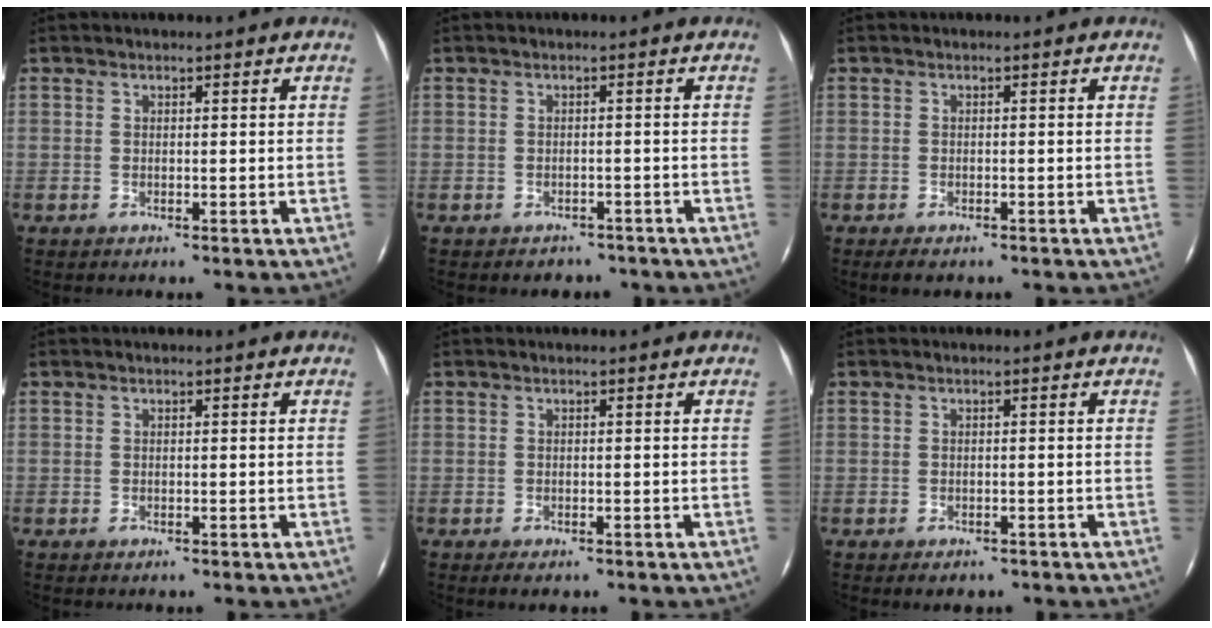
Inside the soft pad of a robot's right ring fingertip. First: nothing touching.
{"total": 4.0, "force": [-3.2, 2.3, 0.7], "torque": [-0.007, 0.010, -0.034]}
{"total": 2.5, "force": [-1.8, 1.1, 1.3], "torque": [-0.026, -0.007, -0.028]}
{"total": 0.0}
{"total": 1.7, "force": [-1.2, 0.7, 0.9], "torque": [-0.018, -0.004, -0.019]}
{"total": 2.2, "force": [-1.6, 1.3, 0.8], "torque": [-0.016, -0.003, -0.020]}